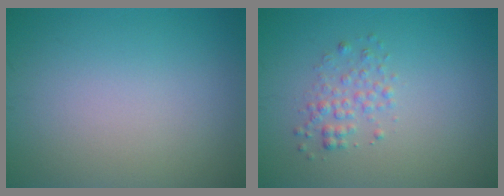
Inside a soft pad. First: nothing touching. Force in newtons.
{"total": 1.8, "press": 1.8, "slide": 0.1}